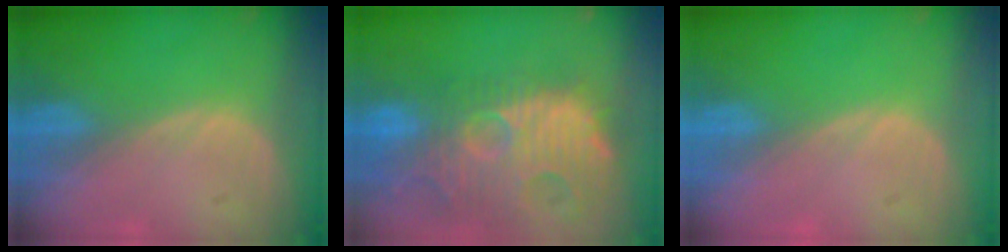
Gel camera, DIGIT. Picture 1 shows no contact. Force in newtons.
{"total": 14.6, "press": 12.5, "slide": 7.5}
{"total": 0.0}